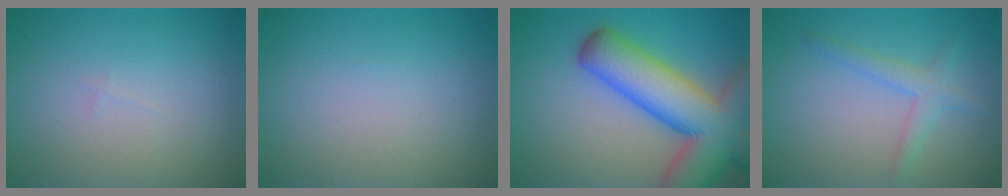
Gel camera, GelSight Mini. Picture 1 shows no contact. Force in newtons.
{"total": 0.0}
{"total": 13.4, "press": 13.3, "slide": 0.7}
{"total": 2.1, "press": 2.1, "slide": 0.1}